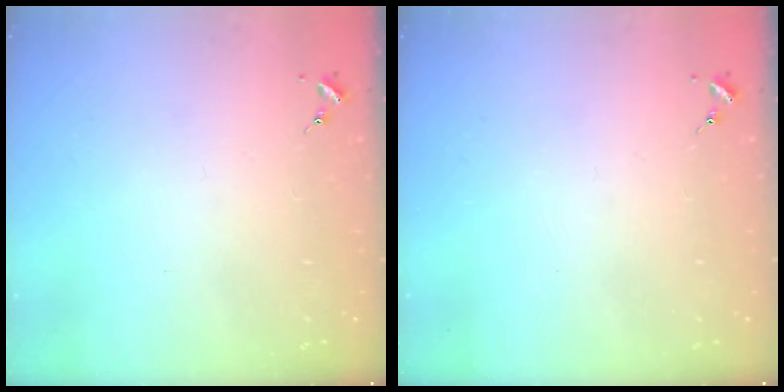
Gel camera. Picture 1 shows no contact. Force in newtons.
{"total": 0.0}